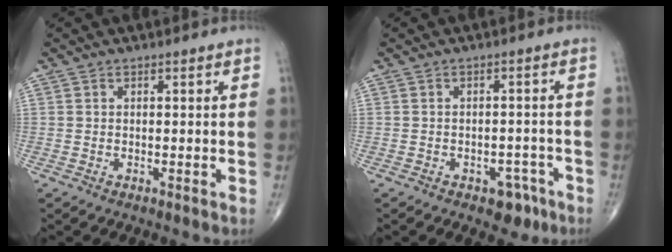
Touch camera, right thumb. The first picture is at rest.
{"total": 4.5, "force": [-2.6, 2.8, 2.3], "torque": [-0.006, 0.024, -0.029]}